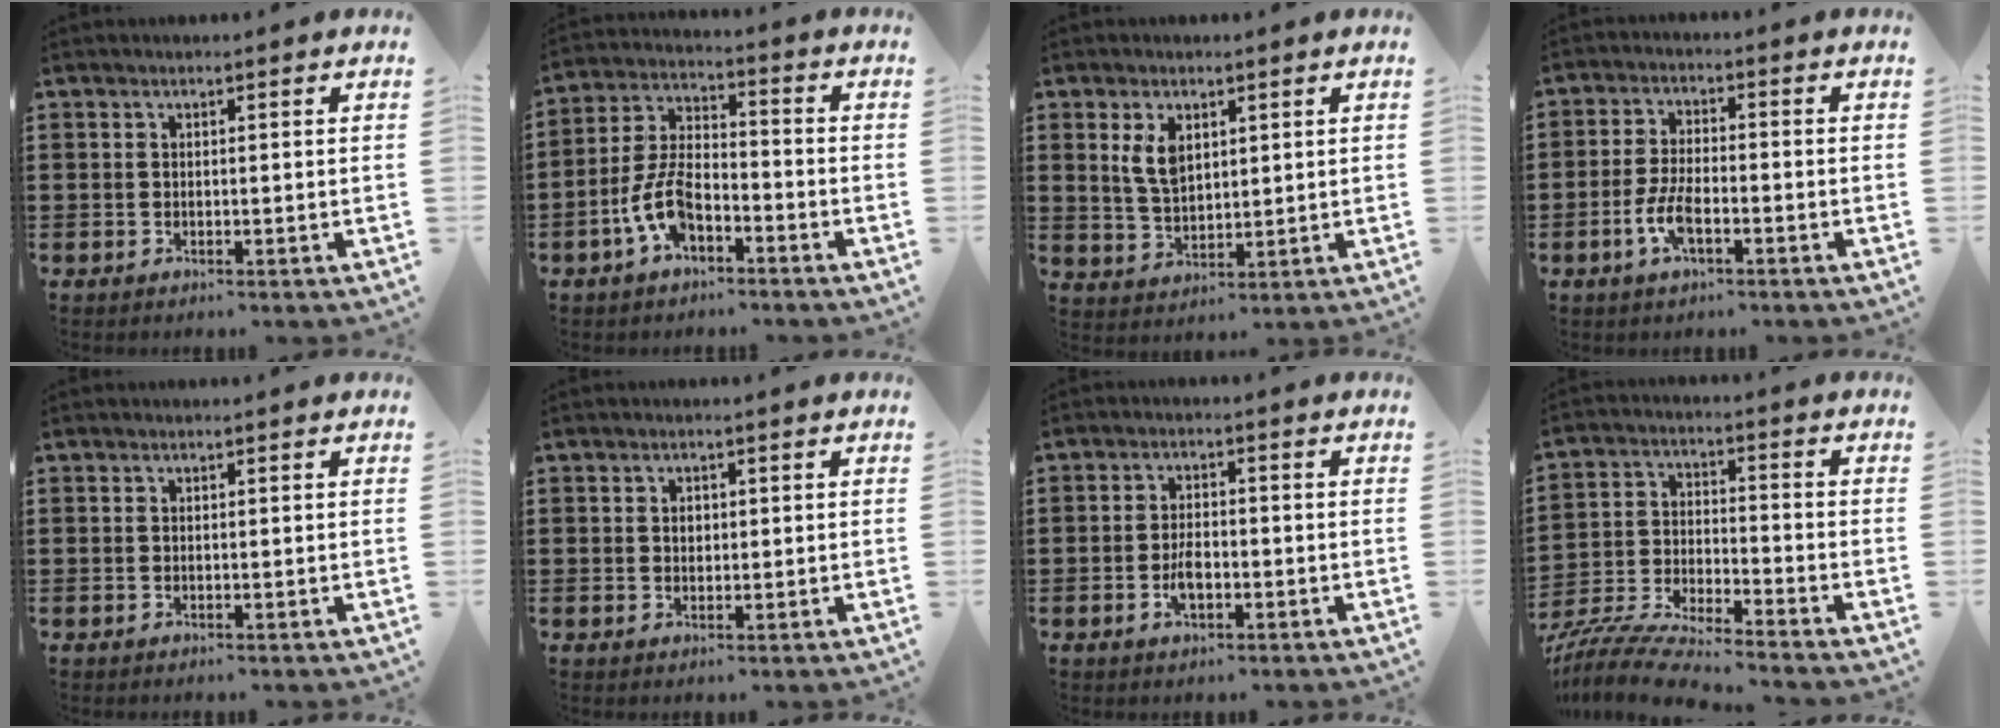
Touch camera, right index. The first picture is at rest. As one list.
[{"total": 7.9, "force": [-3.6, 3.8, 5.9], "torque": [-0.139, 0.000, -0.071]}, {"total": 4.8, "force": [2.0, 2.7, 3.4], "torque": [-0.076, 0.009, 0.036]}, {"total": 5.0, "force": [-2.1, 1.9, 4.2], "torque": [-0.105, -0.010, -0.044]}, {"total": 0.0}, {"total": 1.2, "force": [0.3, 1.0, 0.7], "torque": [-0.015, 0.007, 0.004]}, {"total": 3.3, "force": [-1.1, 1.5, 2.7], "torque": [-0.057, -0.002, -0.020]}, {"total": 7.4, "force": [-7.1, 0.1, 2.2], "torque": [-0.062, -0.010, -0.144]}]